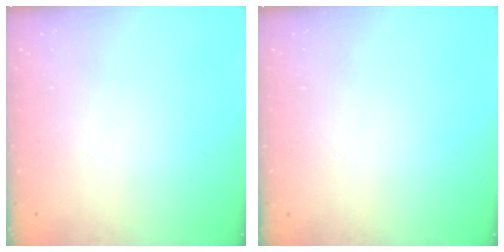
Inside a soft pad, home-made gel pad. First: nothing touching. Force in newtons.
{"total": 0.0}